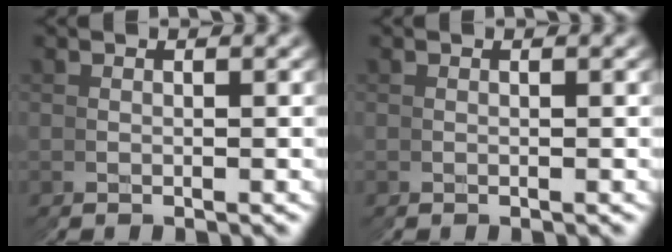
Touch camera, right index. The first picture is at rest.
{"total": 0.0}